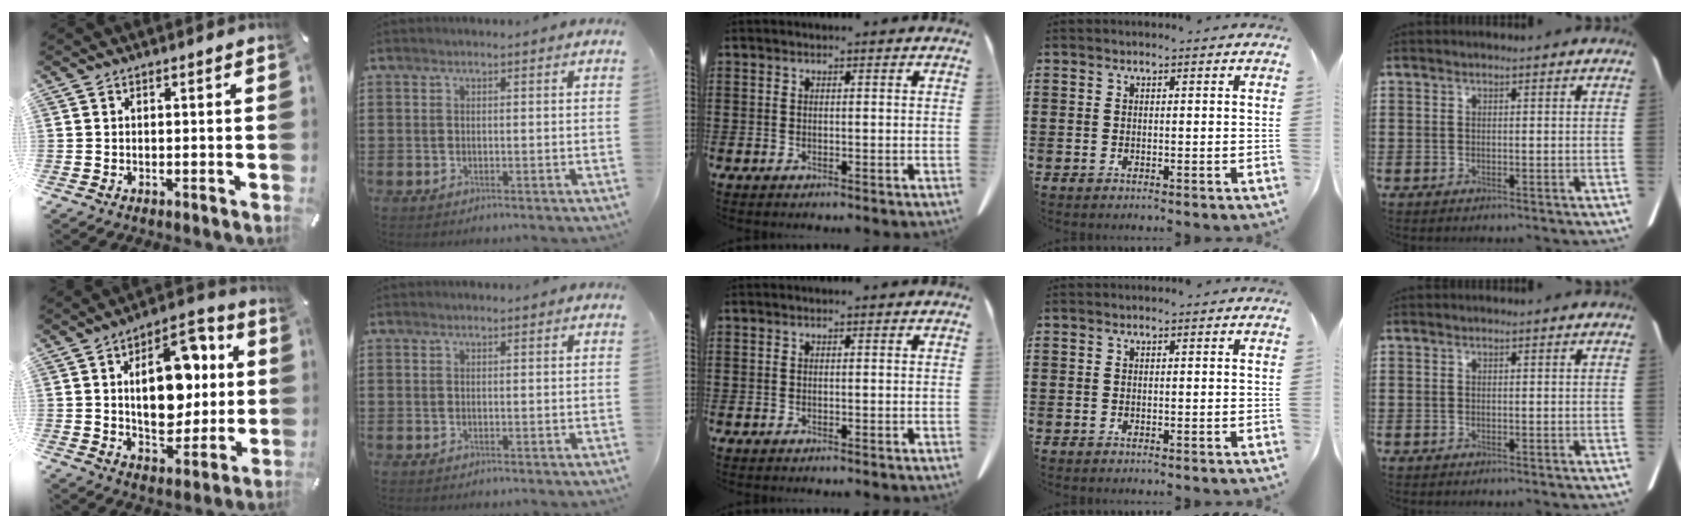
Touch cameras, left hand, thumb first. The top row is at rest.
{"thumb": {"total": 18.0, "force": [3.3, 11.2, 13.7], "torque": [-0.200, 0.002, 0.055]}}